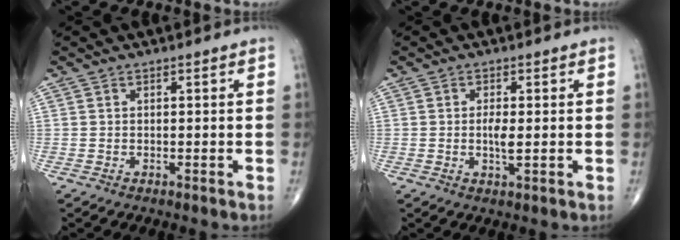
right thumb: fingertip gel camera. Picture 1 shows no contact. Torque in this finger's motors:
{"motor_torque": [1.40, 1.44, 0.03, -0.15, 0.01]}